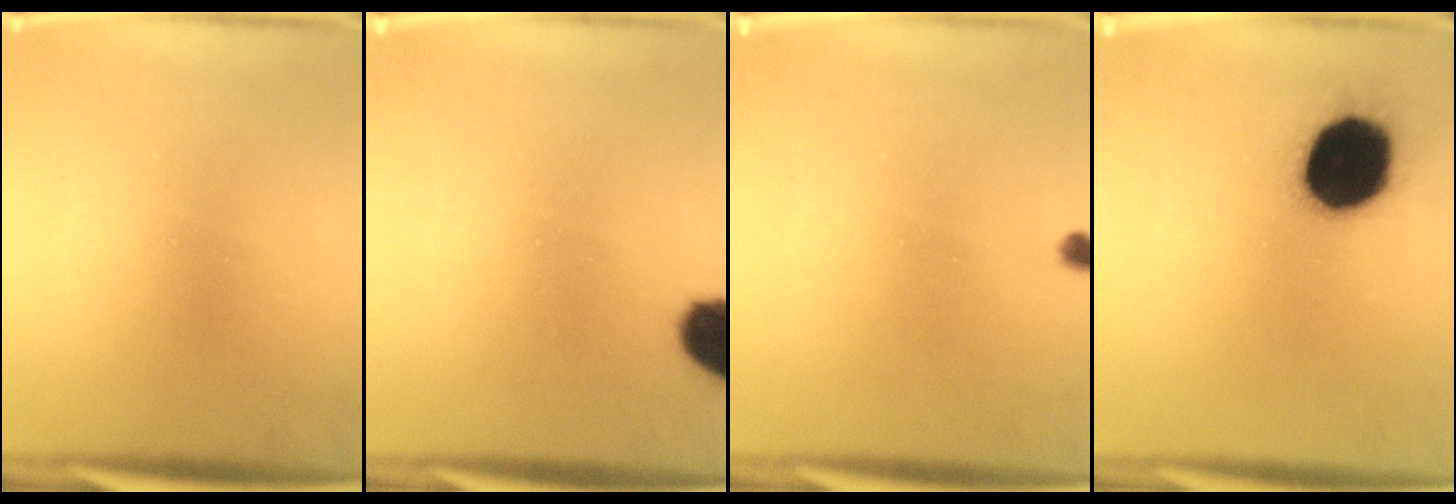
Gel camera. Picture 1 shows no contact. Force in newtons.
{"total": 8.9}
{"total": 1.2}
{"total": 19.7}